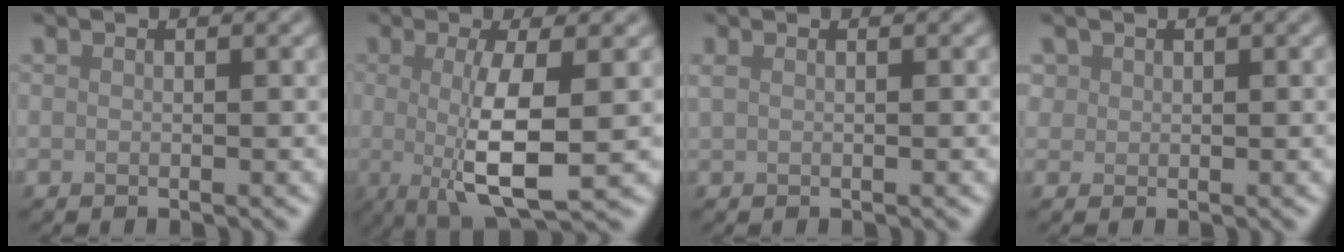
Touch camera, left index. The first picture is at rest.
{"total": 6.4, "force": [-0.2, 1.5, 6.2], "torque": [-0.109, -0.008, -0.003]}
{"total": 0.8, "force": [0.4, 0.3, 0.6], "torque": [-0.013, 0.003, 0.010]}
{"total": 1.0, "force": [0.5, 0.9, 0.1], "torque": [0.004, -0.002, 0.010]}